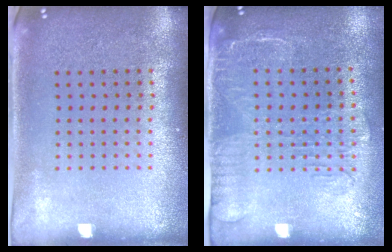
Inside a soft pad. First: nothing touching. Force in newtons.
{"total": 1.8, "press": 1.5, "slide": 0.9}